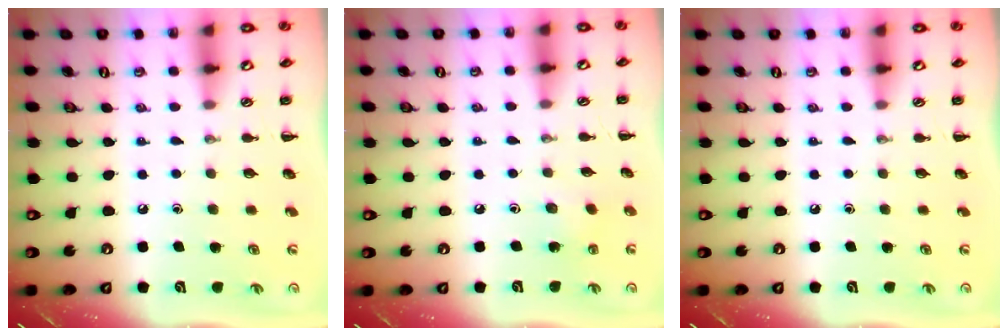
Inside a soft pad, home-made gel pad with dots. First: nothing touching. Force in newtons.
{"total": 2.0, "press": 1.9, "slide": 0.6}
{"total": 0.0}